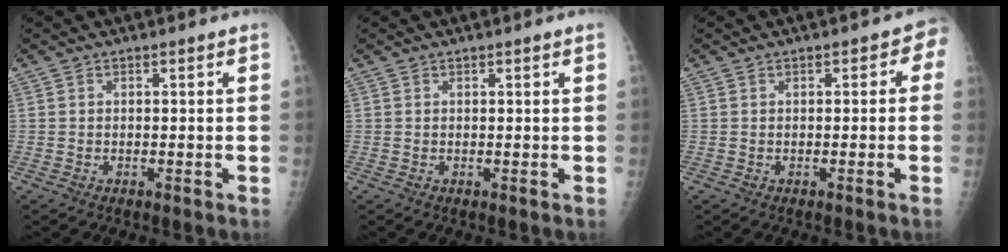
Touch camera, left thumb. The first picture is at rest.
{"total": 0.5, "force": [0.3, -0.1, 0.4], "torque": [-0.009, -0.001, 0.007]}
{"total": 2.2, "force": [0.3, 1.7, 1.4], "torque": [0.004, 0.006, -0.004]}